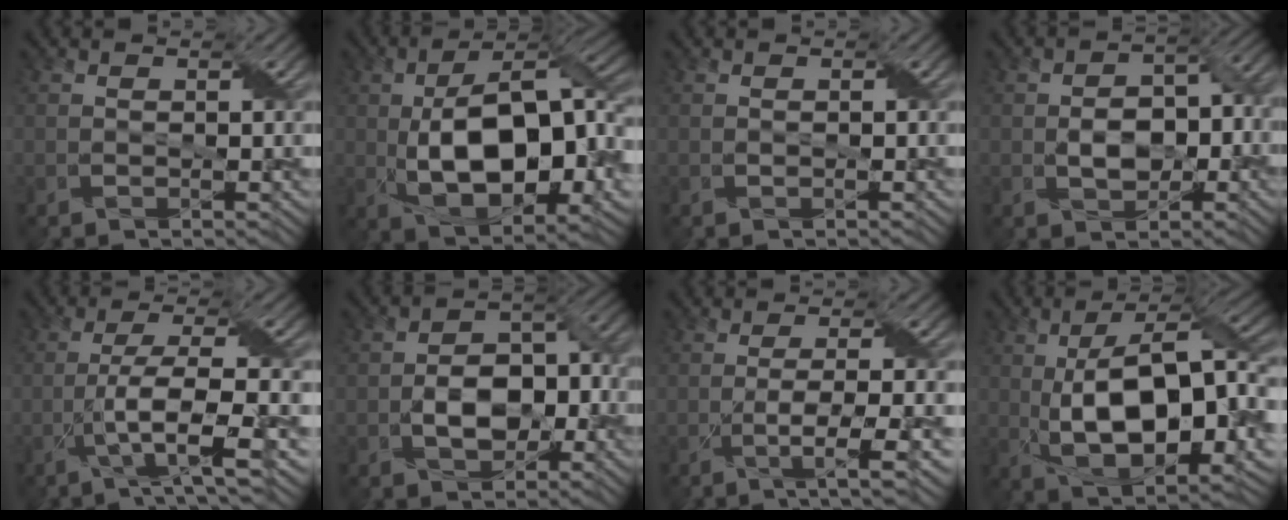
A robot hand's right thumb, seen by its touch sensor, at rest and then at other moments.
{"total": 16.1, "force": [-1.6, 8.4, 13.6], "torque": [-0.227, 0.003, -0.032]}
{"total": 0.0}
{"total": 6.0, "force": [-1.2, 3.8, 4.5], "torque": [-0.070, 0.002, -0.024]}
{"total": 8.3, "force": [-2.4, 1.4, 7.8], "torque": [-0.146, 0.010, -0.045]}
{"total": 7.5, "force": [-2.1, 4.8, 5.4], "torque": [-0.082, 0.004, -0.041]}
{"total": 5.4, "force": [-1.8, 0.6, 5.1], "torque": [-0.092, 0.008, -0.035]}
{"total": 16.4, "force": [-0.5, 7.5, 14.6], "torque": [-0.246, 0.012, -0.014]}